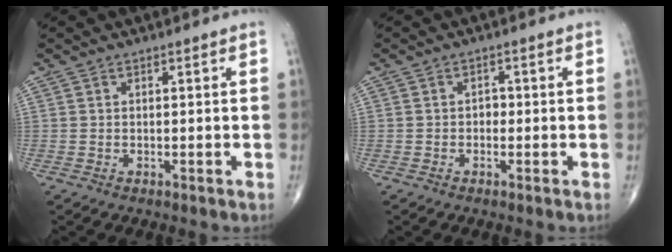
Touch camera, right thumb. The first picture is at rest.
{"total": 1.3, "force": [-0.3, 1.1, 0.7], "torque": [0.001, 0.005, -0.010]}